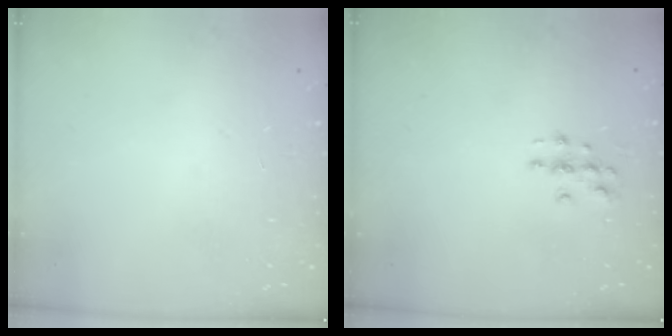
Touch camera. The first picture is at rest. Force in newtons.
{"total": 3.4, "press": 3.4, "slide": 0.2}